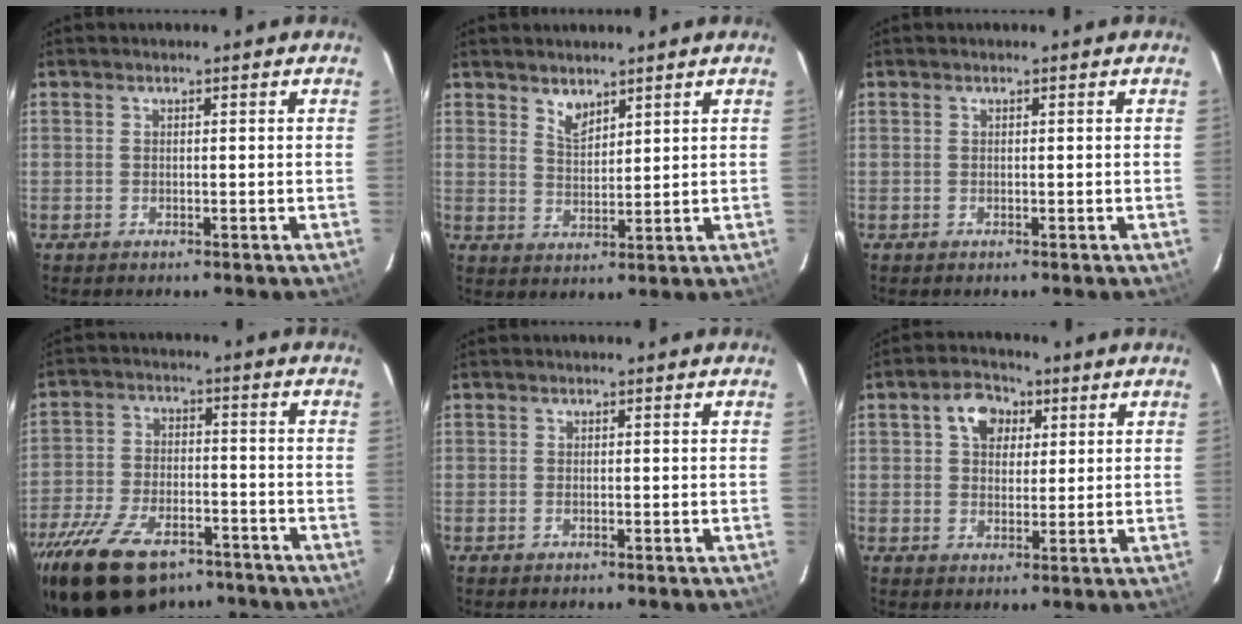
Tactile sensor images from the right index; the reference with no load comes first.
{"total": 3.7, "force": [3.0, 1.5, 1.5], "torque": [-0.023, -0.001, 0.056]}
{"total": 0.0}
{"total": 18.8, "force": [-13.3, 9.3, 9.6], "torque": [-0.213, -0.020, -0.218]}
{"total": 0.0}
{"total": 6.5, "force": [2.5, 4.8, 3.5], "torque": [-0.056, 0.021, 0.042]}